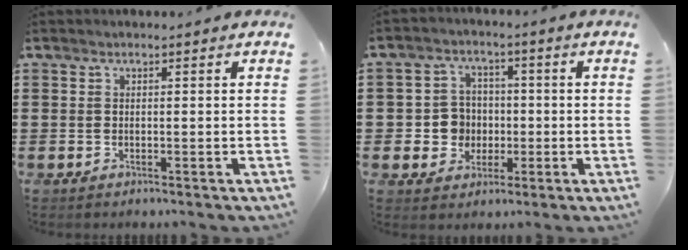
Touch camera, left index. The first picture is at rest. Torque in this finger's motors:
{"motor_torque": [0.60, 0.42, 0.13, 0.02]}